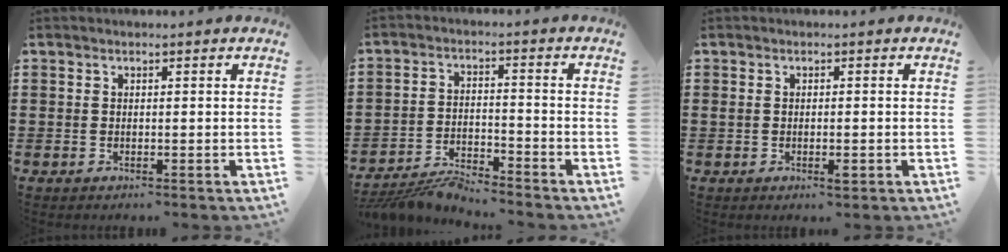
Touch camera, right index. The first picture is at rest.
{"total": 5.1, "force": [-5.0, 0.1, 1.0], "torque": [-0.030, -0.005, -0.102]}
{"total": 1.6, "force": [-0.4, 0.5, 1.5], "torque": [-0.027, -0.001, -0.007]}